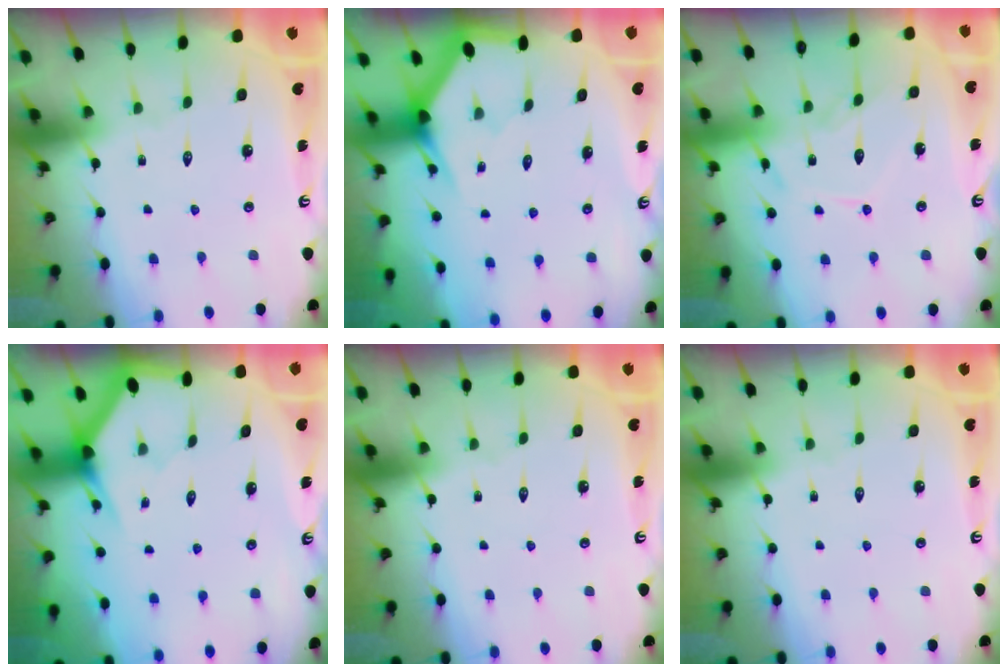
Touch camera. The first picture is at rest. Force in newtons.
{"total": 3.0, "press": 3.0, "slide": 0.0}
{"total": 11.4, "press": 11.4, "slide": 0.4}
{"total": 3.0, "press": 3.0, "slide": 0.1}
{"total": 0.0}
{"total": 0.0}